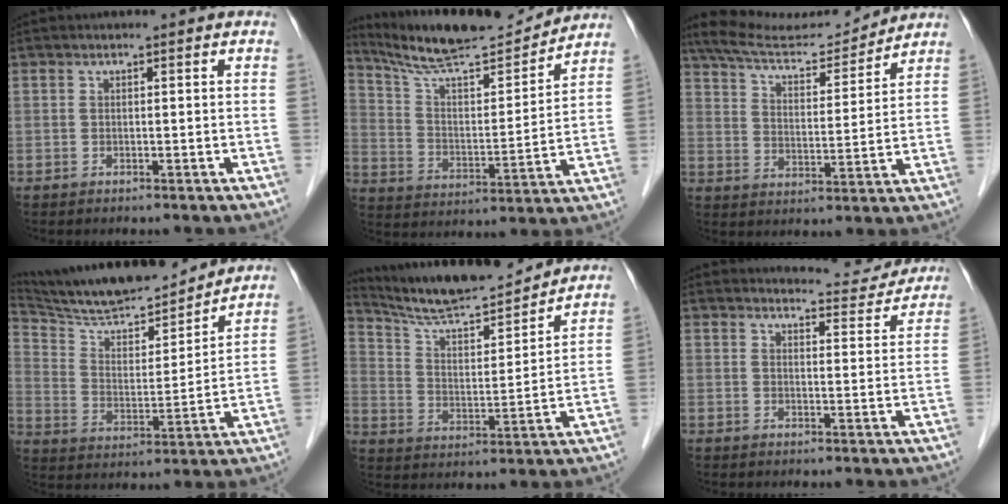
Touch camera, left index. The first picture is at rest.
{"total": 15.8, "force": [14.8, 1.0, 5.4], "torque": [-0.099, -0.009, 0.246]}
{"total": 11.8, "force": [11.3, 0.9, 3.1], "torque": [-0.059, 0.003, 0.188]}
{"total": 17.7, "force": [16.4, 2.0, 6.5], "torque": [-0.117, -0.005, 0.270]}
{"total": 14.6, "force": [13.7, 1.0, 4.9], "torque": [-0.092, -0.003, 0.231]}
{"total": 6.2, "force": [6.2, 0.7, -0.4], "torque": [0.008, -0.016, 0.064]}